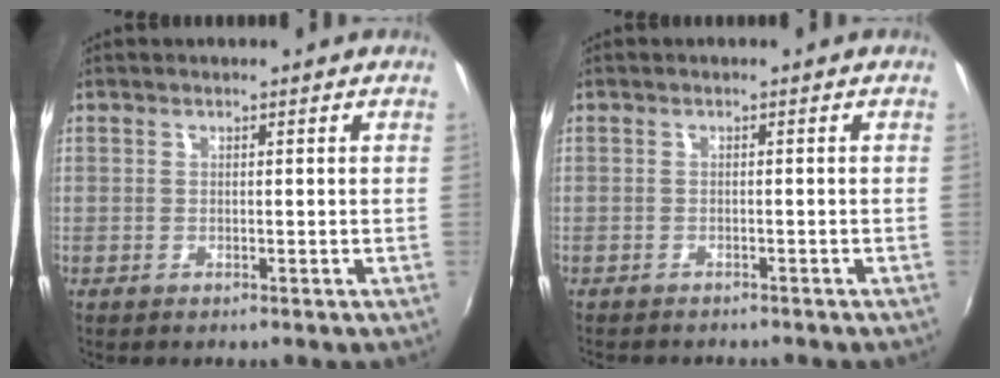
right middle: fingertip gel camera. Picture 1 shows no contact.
{"total": 2.9, "force": [-2.6, 0.7, 0.9], "torque": [-0.024, -0.012, -0.041]}